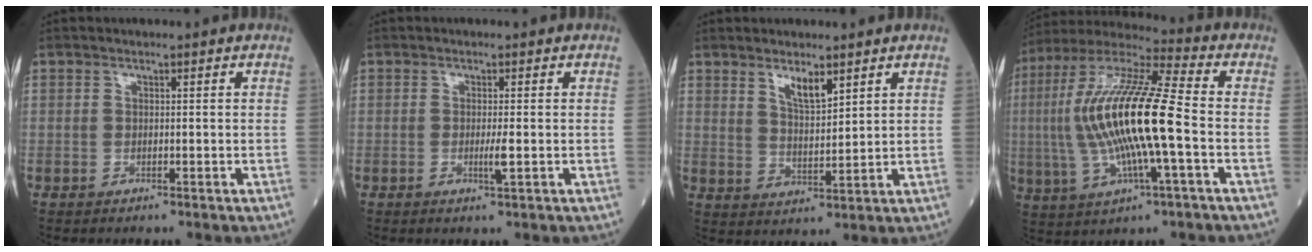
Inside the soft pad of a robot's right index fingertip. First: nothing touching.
{"total": 1.9, "force": [-0.4, -0.2, 1.9], "torque": [-0.035, -0.005, -0.006]}
{"total": 4.6, "force": [3.1, 1.1, 3.3], "torque": [-0.065, -0.006, 0.061]}
{"total": 18.9, "force": [-1.6, 2.1, 18.7], "torque": [-0.383, 0.006, -0.034]}